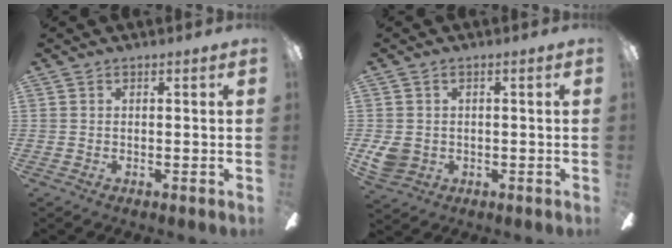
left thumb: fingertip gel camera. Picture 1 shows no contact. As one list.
[{"total": 4.7, "force": [-0.3, 4.1, 2.4], "torque": [-0.049, 0.005, -0.004]}]